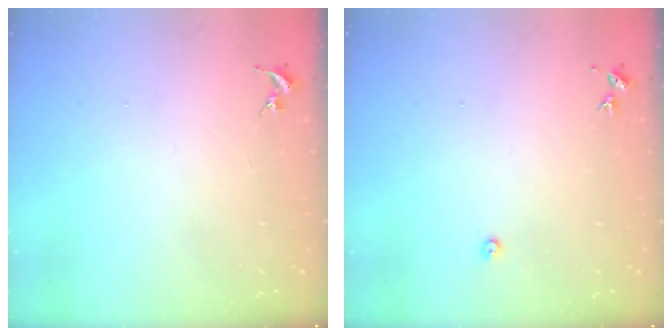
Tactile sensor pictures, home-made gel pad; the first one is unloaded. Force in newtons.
{"total": 2.4, "press": 2.4, "slide": 0.3}